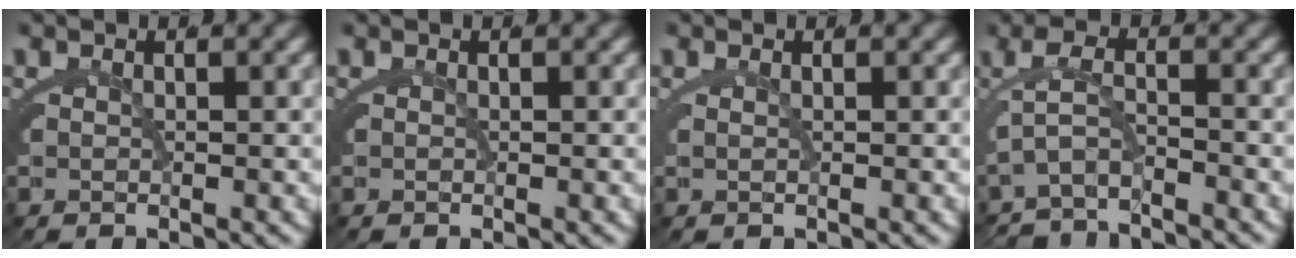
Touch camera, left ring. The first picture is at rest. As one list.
[{"total": 0.0}, {"total": 0.5, "force": [0.1, -0.5, 0.3], "torque": [-0.004, 0.005, 0.001]}, {"total": 3.7, "force": [-2.9, 1.3, 1.9], "torque": [-0.049, -0.024, -0.037]}]